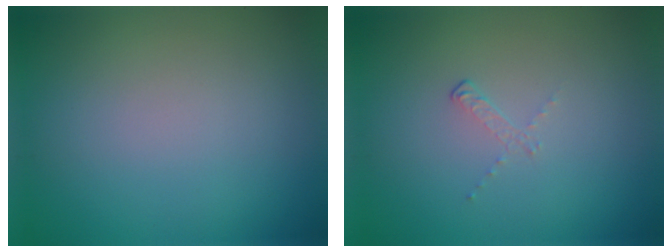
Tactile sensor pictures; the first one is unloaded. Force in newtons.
{"total": 0.8, "press": 0.3, "slide": 0.7}